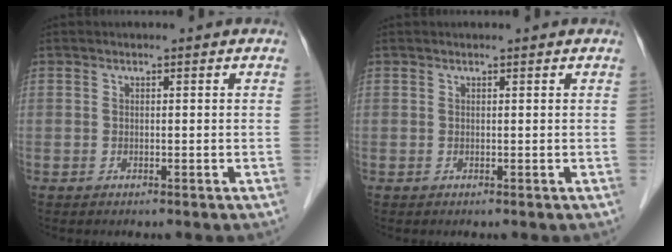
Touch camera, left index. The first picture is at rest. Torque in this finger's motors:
{"motor_torque": [0.08, -0.02, 0.00, 0.00]}